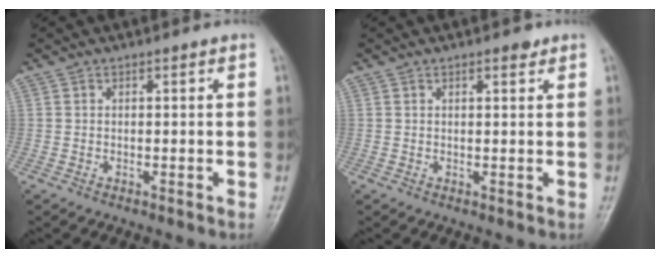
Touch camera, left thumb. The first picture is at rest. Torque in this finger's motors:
{"motor_torque": [-0.12, -0.07, -0.01, 0.10, -0.10]}